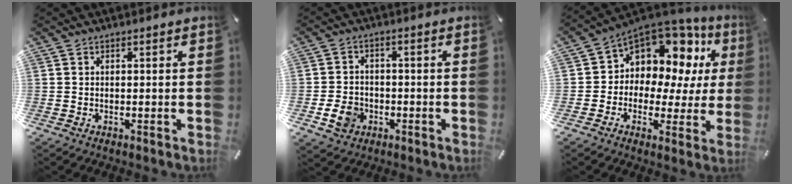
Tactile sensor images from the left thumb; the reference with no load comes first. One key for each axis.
{"total": 6.1, "fx": -2.1, "fy": 5.0, "fz": 2.7, "tx": -0.055, "ty": 0.003, "tz": -0.039}
{"total": 9.3, "fx": 4.9, "fy": 7.3, "fz": 3.1, "tx": -0.048, "ty": -0.060, "tz": 0.090}